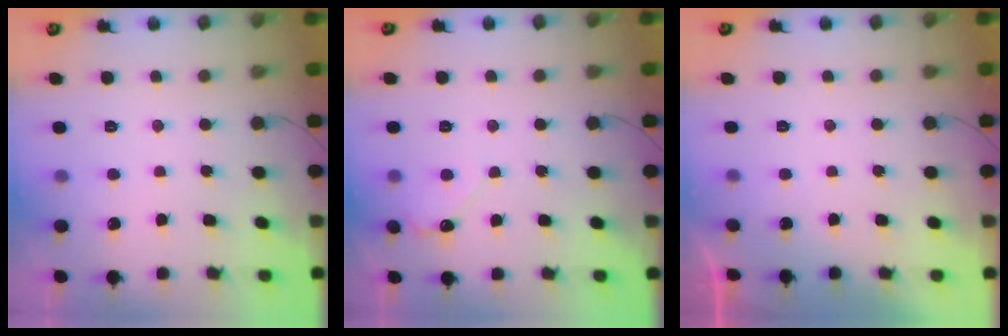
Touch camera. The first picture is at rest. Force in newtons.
{"total": 2.8, "press": 2.7, "slide": 0.3}
{"total": 0.8, "press": 0.8, "slide": 0.1}